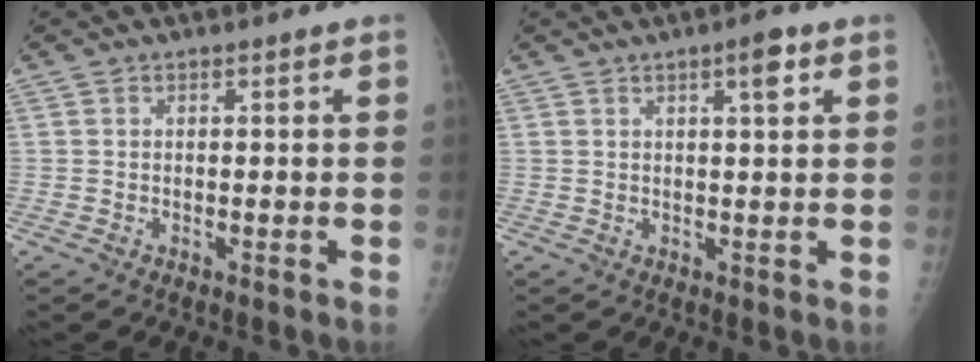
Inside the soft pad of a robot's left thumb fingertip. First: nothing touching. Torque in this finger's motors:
{"motor_torque": [0.39, -0.03, 0.44, -0.12, 0.06]}